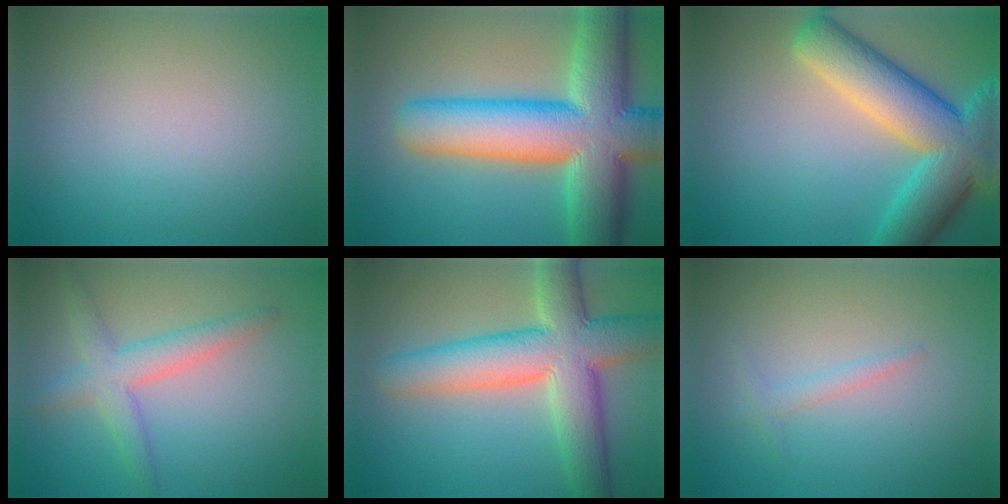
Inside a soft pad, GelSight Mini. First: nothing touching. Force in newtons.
{"total": 14.4, "press": 14.3, "slide": 0.7}
{"total": 10.4, "press": 10.4, "slide": 0.7}
{"total": 3.5, "press": 3.4, "slide": 0.3}
{"total": 9.4, "press": 9.4, "slide": 0.6}
{"total": 1.0, "press": 1.0, "slide": 0.1}